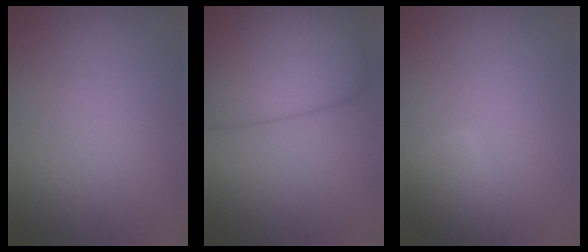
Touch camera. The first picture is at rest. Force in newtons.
{"total": 8.5, "press": 8.5, "slide": 0.4}
{"total": 2.1, "press": 2.1, "slide": 0.2}